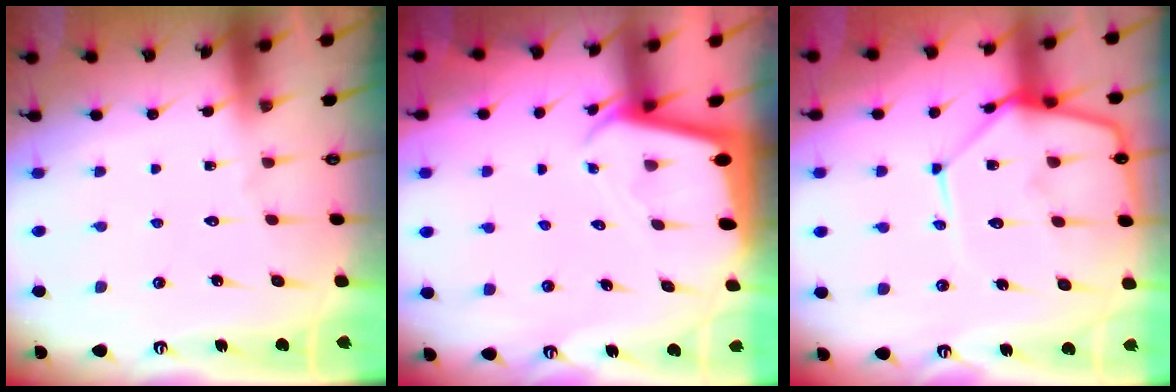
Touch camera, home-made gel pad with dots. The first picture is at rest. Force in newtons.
{"total": 2.1, "press": 2.1, "slide": 0.2}
{"total": 14.7, "press": 14.6, "slide": 1.2}